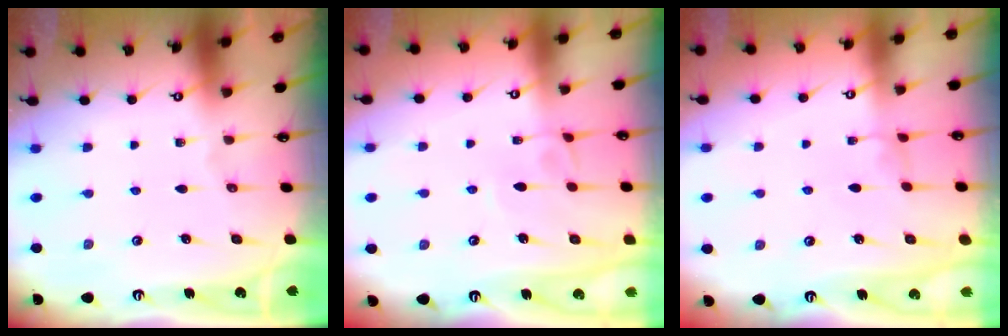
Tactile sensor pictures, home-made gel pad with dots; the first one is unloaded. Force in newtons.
{"total": 1.9, "press": 1.9, "slide": 0.2}
{"total": 2.6, "press": 2.6, "slide": 0.2}